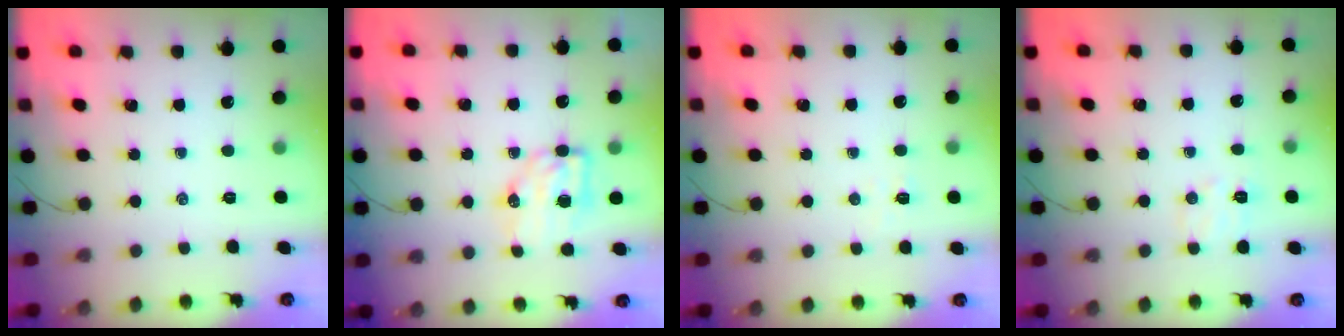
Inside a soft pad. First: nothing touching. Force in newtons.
{"total": 7.8, "press": 7.8, "slide": 1.0}
{"total": 2.9, "press": 2.8, "slide": 0.9}
{"total": 6.7, "press": 6.6, "slide": 1.3}